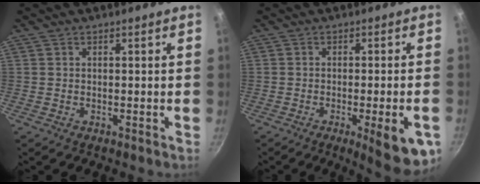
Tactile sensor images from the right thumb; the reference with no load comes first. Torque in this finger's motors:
{"motor_torque": [1.32, 1.08, 1.20, -0.27, 0.25]}